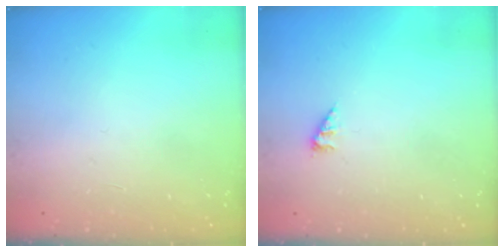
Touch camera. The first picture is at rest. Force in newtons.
{"total": 2.8, "press": 2.7, "slide": 0.5}